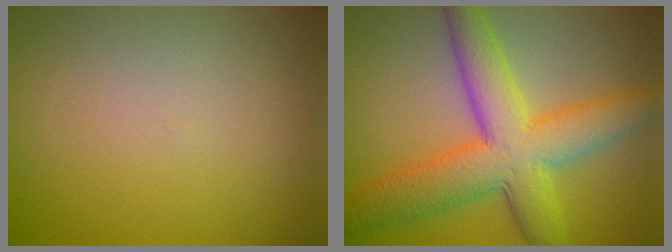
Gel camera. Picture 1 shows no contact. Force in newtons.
{"total": 8.6, "press": 8.6, "slide": 0.1}